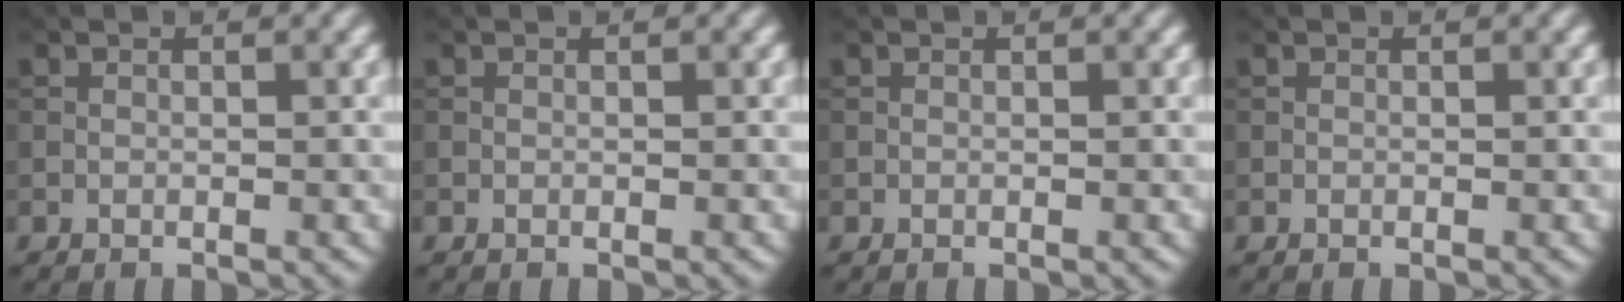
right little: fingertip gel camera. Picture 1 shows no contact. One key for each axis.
{"total": 0.0}
{"total": 0.0}
{"total": 0.0}